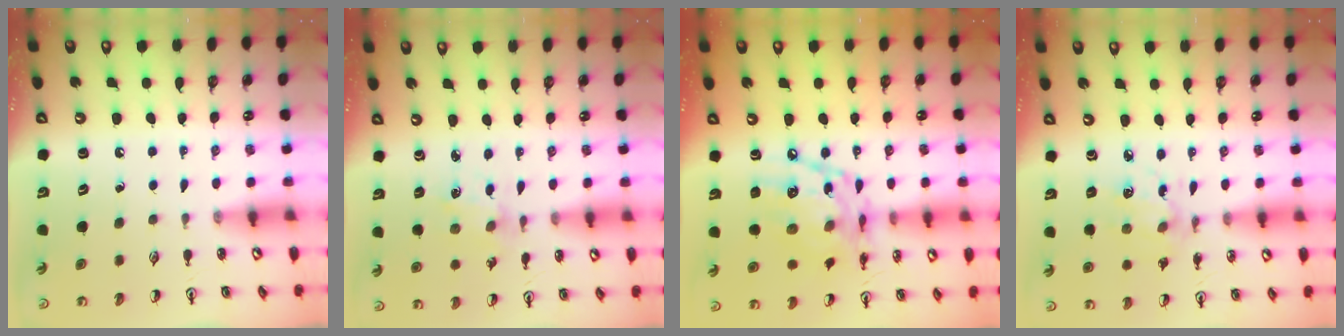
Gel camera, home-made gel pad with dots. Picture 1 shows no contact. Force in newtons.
{"total": 0.9, "press": 0.9, "slide": 0.2}
{"total": 15.8, "press": 15.8, "slide": 1.2}
{"total": 5.6, "press": 5.3, "slide": 1.7}